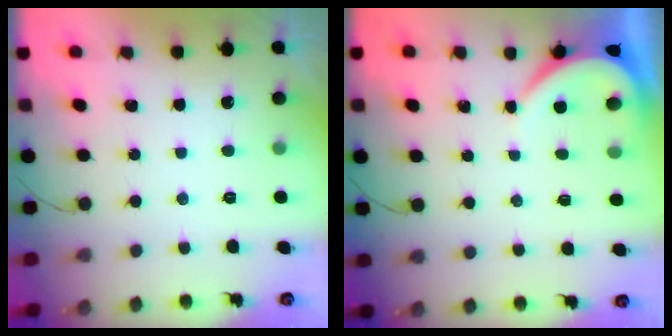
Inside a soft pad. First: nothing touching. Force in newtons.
{"total": 3.9, "press": 3.9, "slide": 0.6}